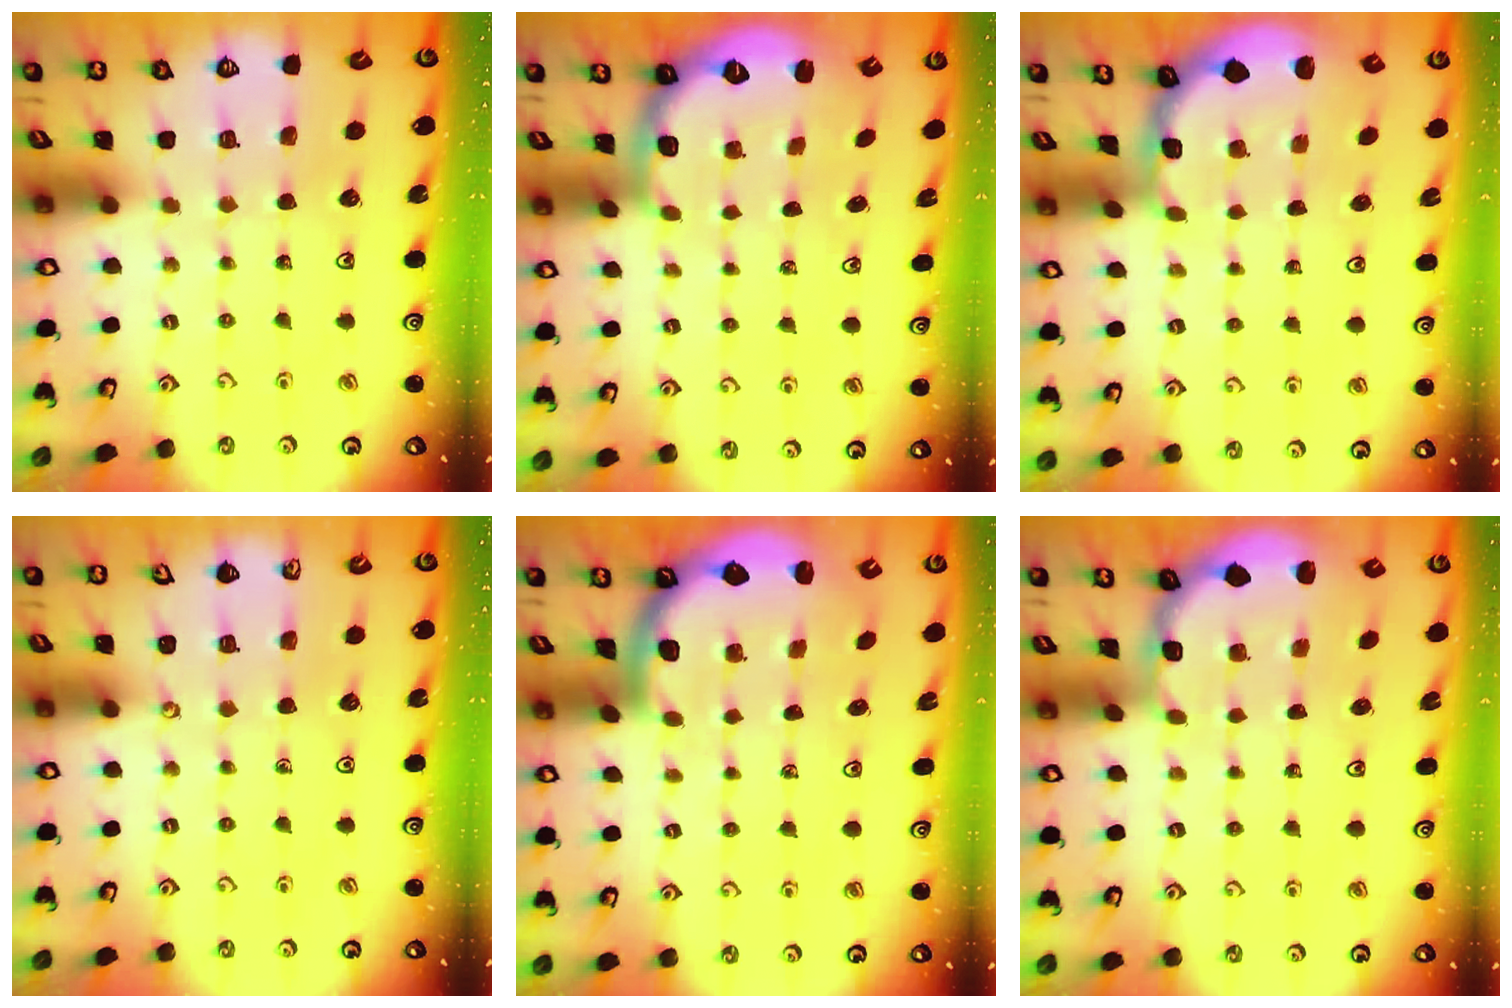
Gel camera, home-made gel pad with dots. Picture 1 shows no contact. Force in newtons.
{"total": 2.6, "press": 1.6, "slide": 2.1}
{"total": 1.7, "press": 1.7, "slide": 0.4}
{"total": 0.0}
{"total": 2.3, "press": 2.3, "slide": 0.4}
{"total": 1.8, "press": 1.7, "slide": 0.7}